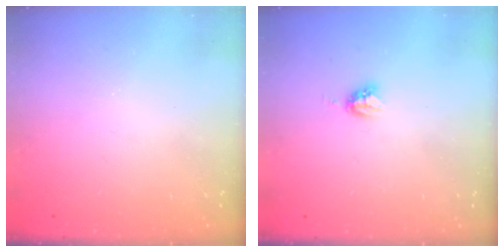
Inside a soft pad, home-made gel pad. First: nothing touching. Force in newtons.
{"total": 3.4, "press": 3.4, "slide": 0.4}